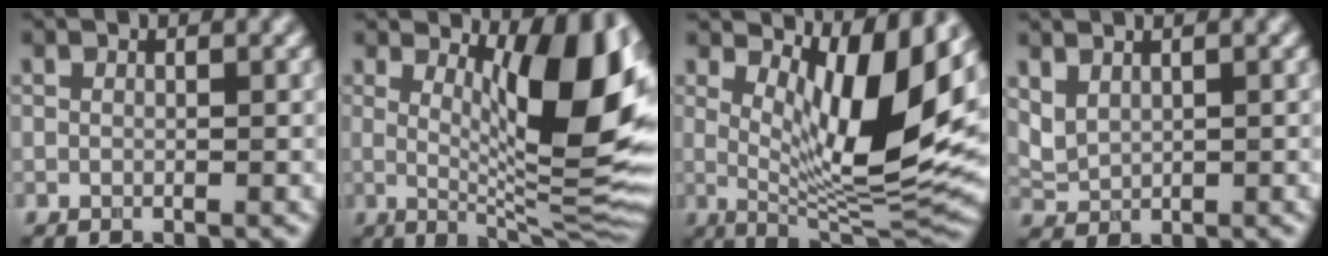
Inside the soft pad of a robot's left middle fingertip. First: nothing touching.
{"total": 11.7, "force": [2.4, 3.3, 11.0], "torque": [-0.146, -0.008, 0.051]}
{"total": 9.3, "force": [3.0, 2.7, 8.4], "torque": [-0.135, -0.022, 0.069]}
{"total": 1.2, "force": [1.0, 0.5, 0.5], "torque": [-0.026, 0.002, 0.038]}